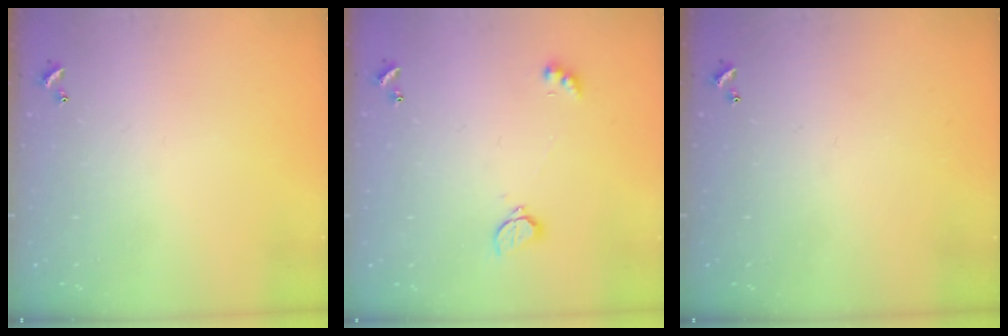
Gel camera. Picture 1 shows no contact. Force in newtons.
{"total": 2.4, "press": 2.3, "slide": 0.8}
{"total": 0.0}